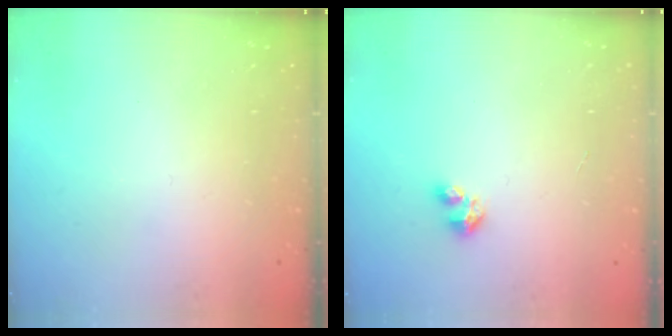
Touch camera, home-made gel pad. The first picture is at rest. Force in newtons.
{"total": 3.4, "press": 3.4, "slide": 0.4}